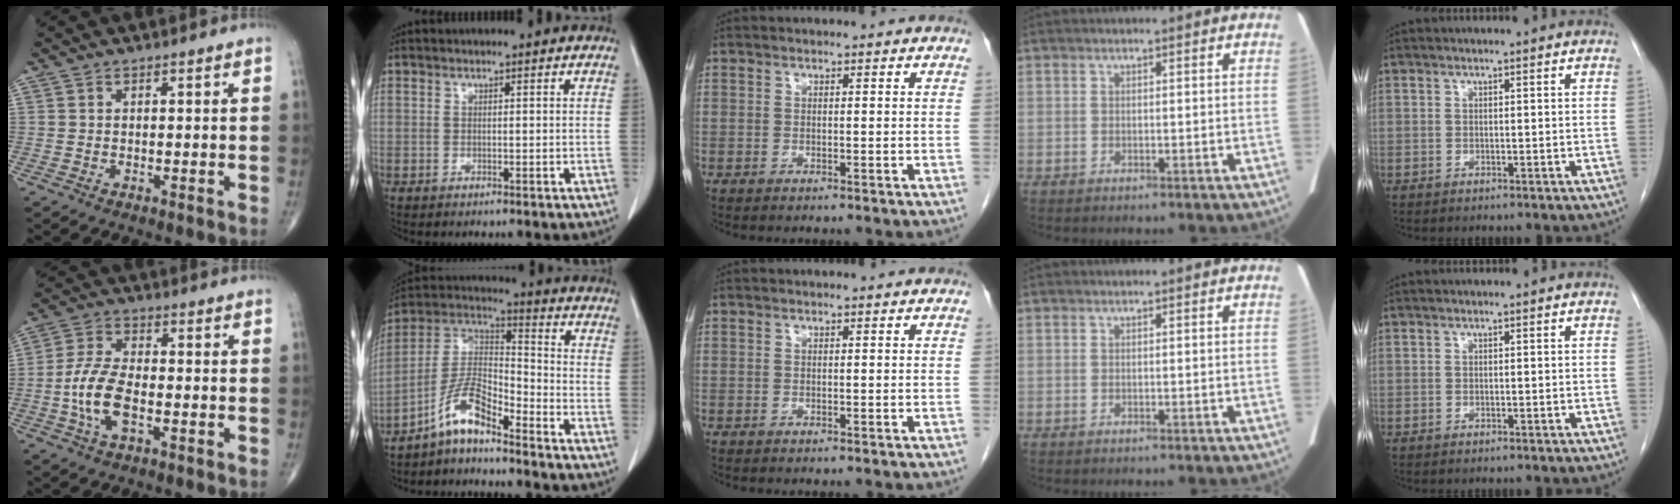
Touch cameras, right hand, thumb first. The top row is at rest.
{"thumb": {"total": 9.6, "force": [-2.3, 4.6, 8.1], "torque": [-0.171, 0.015, -0.048]}, "index": {"total": 8.2, "force": [-6.2, 1.8, 5.1], "torque": [-0.110, 0.018, -0.125]}}